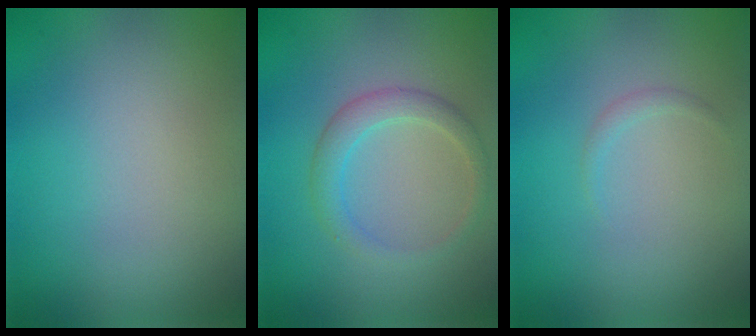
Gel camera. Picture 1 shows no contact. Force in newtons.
{"total": 2.3, "press": 2.3, "slide": 0.3}
{"total": 0.6, "press": 0.5, "slide": 0.1}